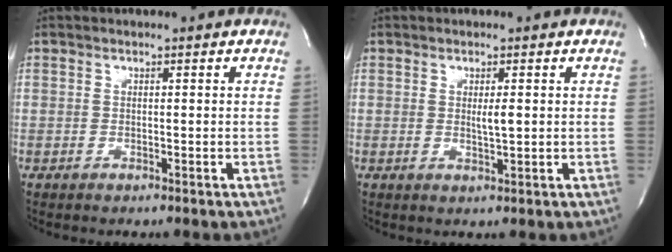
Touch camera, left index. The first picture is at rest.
{"total": 1.7, "force": [0.0, 0.2, 1.7], "torque": [-0.034, -0.007, 0.000]}